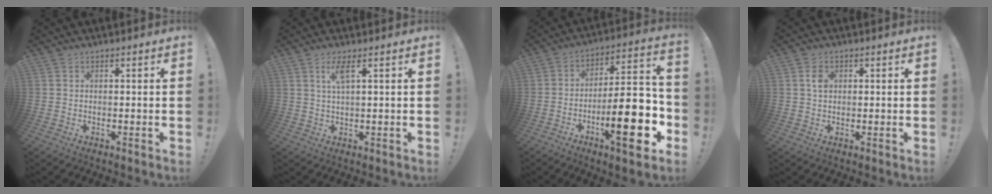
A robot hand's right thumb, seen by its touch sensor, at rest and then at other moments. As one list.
[{"total": 4.2, "force": [2.0, 0.4, 3.7], "torque": [-0.070, -0.001, 0.030]}, {"total": 21.2, "force": [-7.6, 5.8, 18.9], "torque": [-0.283, 0.035, -0.120]}, {"total": 3.2, "force": [0.6, 2.2, 2.2], "torque": [-0.027, 0.000, 0.008]}]